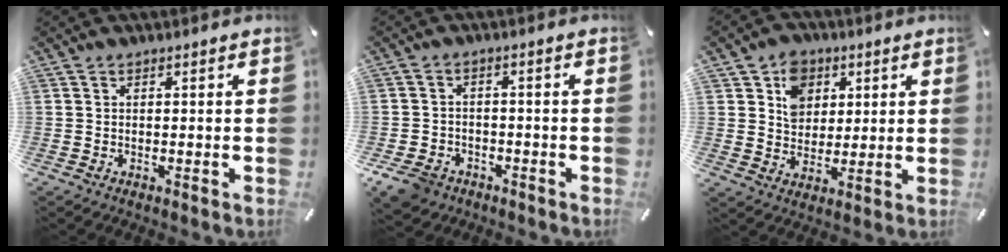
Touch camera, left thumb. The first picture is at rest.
{"total": 5.8, "force": [-3.6, 4.1, 1.8], "torque": [-0.050, 0.014, -0.071]}
{"total": 8.4, "force": [3.3, 7.3, 2.8], "torque": [-0.042, -0.003, 0.058]}